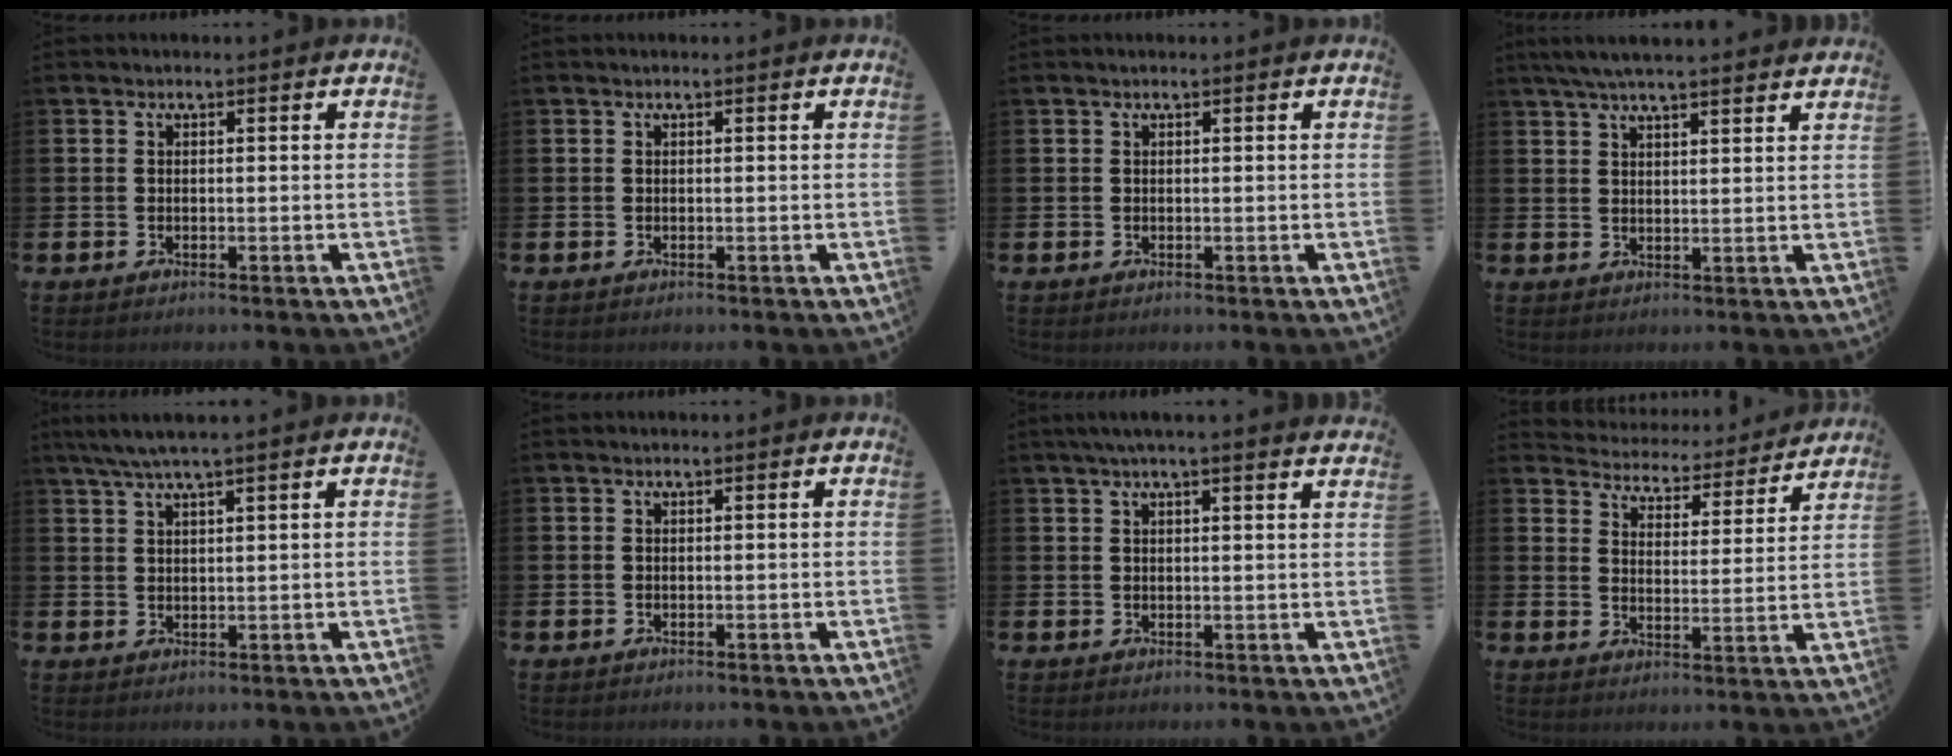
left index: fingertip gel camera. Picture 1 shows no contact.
{"total": 0.0}
{"total": 0.0}
{"total": 5.0, "force": [4.7, 0.2, 1.9], "torque": [-0.051, -0.009, 0.086]}
{"total": 3.9, "force": [3.1, 0.0, 2.3], "torque": [-0.052, -0.002, 0.057]}
{"total": 0.0}
{"total": 2.7, "force": [2.5, -0.3, 1.1], "torque": [-0.028, -0.003, 0.045]}
{"total": 4.3, "force": [4.2, 0.9, 0.0], "torque": [-0.019, -0.045, 0.066]}